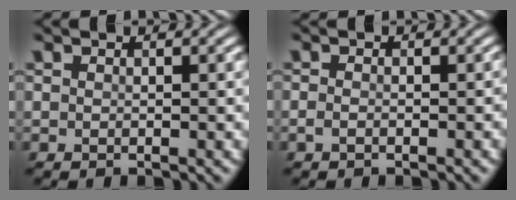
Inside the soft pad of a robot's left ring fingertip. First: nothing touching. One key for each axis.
{"total": 1.2, "fx": -1.1, "fy": 0.4, "fz": 0.3, "tx": -0.018, "ty": -0.002, "tz": -0.028}